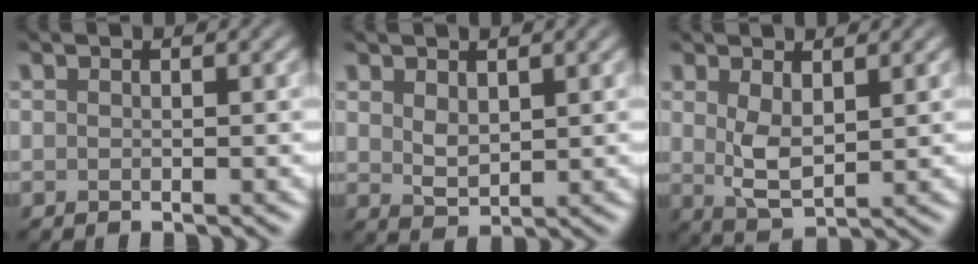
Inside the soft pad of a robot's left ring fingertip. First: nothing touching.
{"total": 2.1, "force": [1.0, 1.2, 1.3], "torque": [-0.030, -0.004, 0.026]}
{"total": 3.3, "force": [1.1, 1.6, 2.7], "torque": [-0.061, -0.005, 0.025]}